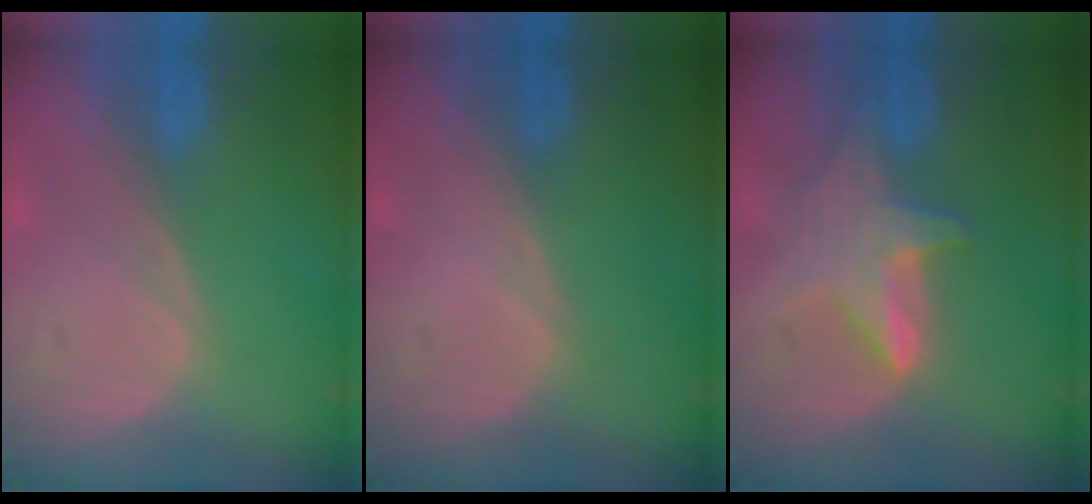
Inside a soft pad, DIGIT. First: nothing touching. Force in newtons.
{"total": 0.0}
{"total": 6.0, "press": 5.9, "slide": 0.6}